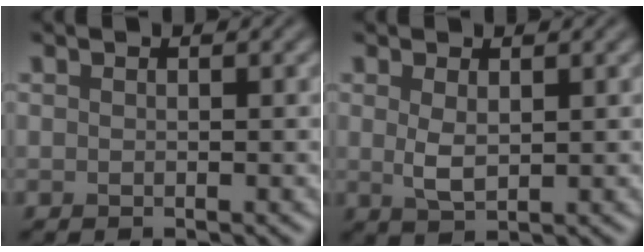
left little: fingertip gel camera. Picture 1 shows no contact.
{"total": 2.1, "force": [0.6, 1.0, 1.8], "torque": [-0.040, -0.002, 0.014]}